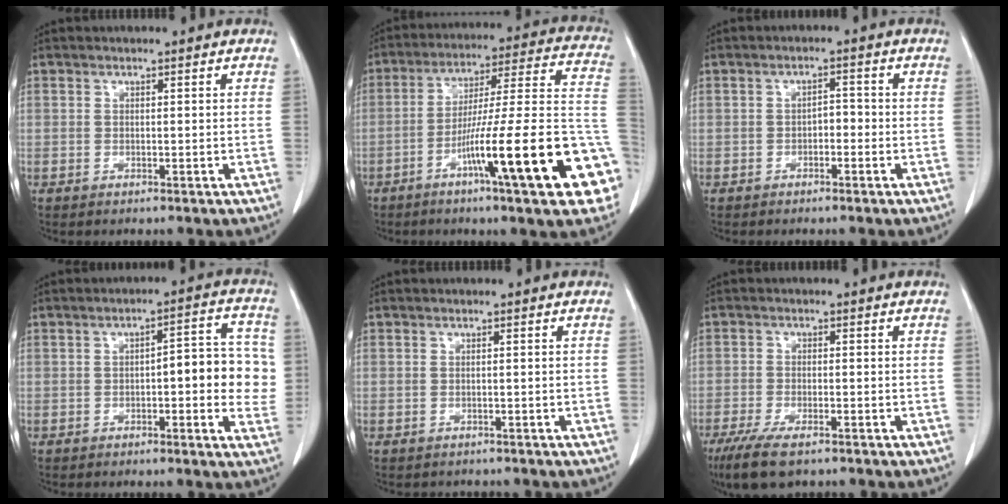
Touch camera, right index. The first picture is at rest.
{"total": 23.0, "force": [-9.1, 0.8, 21.1], "torque": [-0.237, 0.002, -0.142]}
{"total": 1.9, "force": [-0.8, 1.0, 1.5], "torque": [-0.016, 0.007, -0.014]}
{"total": 9.2, "force": [-0.3, 2.9, 8.7], "torque": [-0.099, 0.027, -0.005]}
{"total": 1.8, "force": [-1.5, 0.9, 0.0], "torque": [-0.008, 0.000, -0.023]}
{"total": 8.0, "force": [-5.7, 2.0, 5.2], "torque": [-0.095, -0.019, -0.095]}